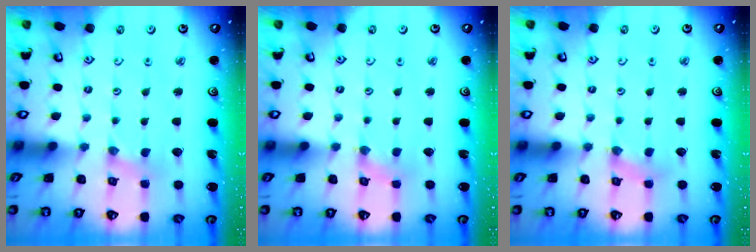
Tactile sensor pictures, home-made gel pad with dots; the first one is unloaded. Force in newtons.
{"total": 0.0}
{"total": 1.2, "press": 1.1, "slide": 0.3}